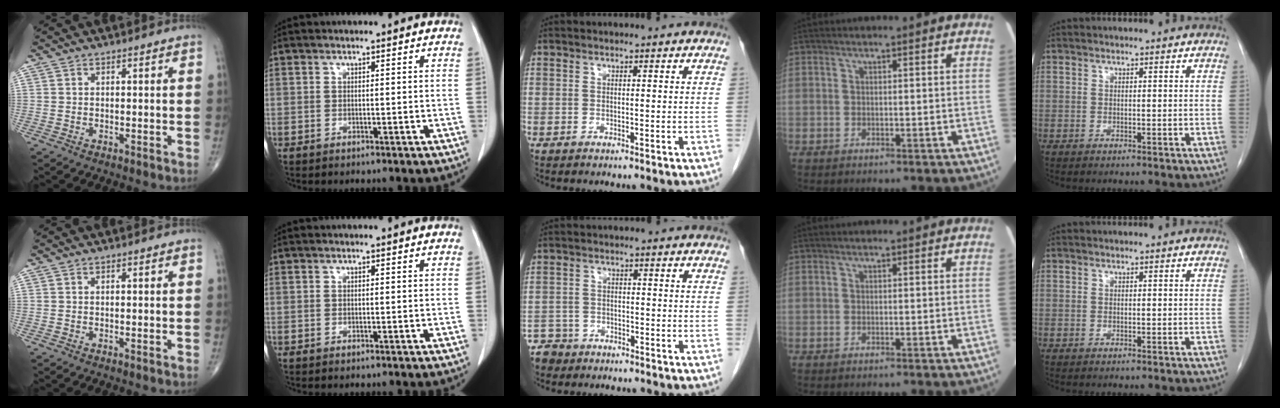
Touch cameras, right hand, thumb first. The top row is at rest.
{"middle": {"total": 4.3, "force": [-3.4, 2.6, -0.6], "torque": [0.011, 0.004, -0.069]}}